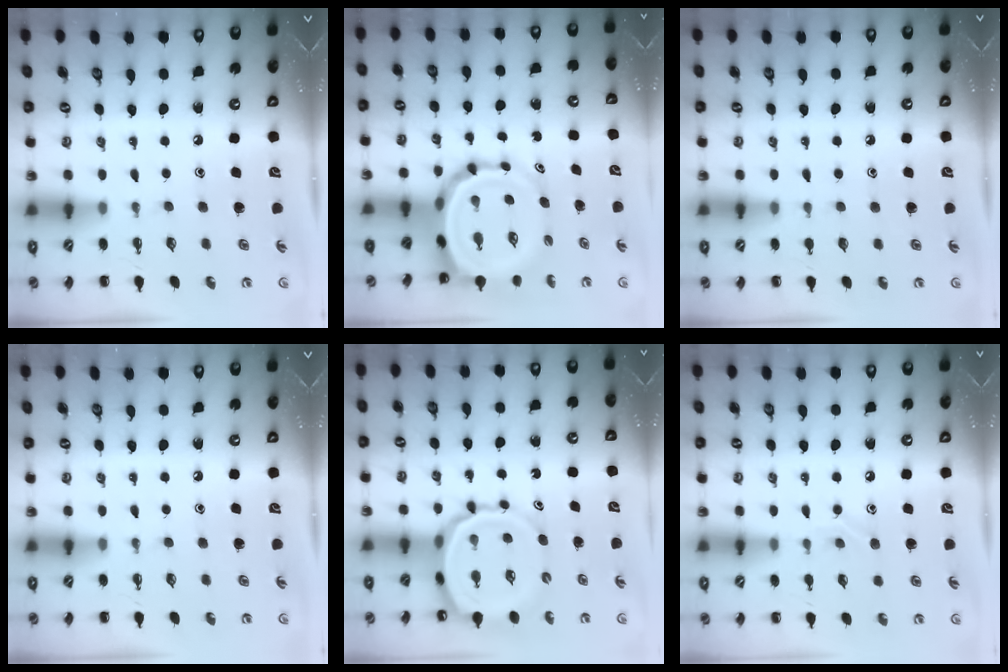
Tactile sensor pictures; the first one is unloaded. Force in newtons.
{"total": 9.4, "press": 8.8, "slide": 3.1}
{"total": 4.5, "press": 4.3, "slide": 1.4}
{"total": 0.0}
{"total": 11.6, "press": 11.0, "slide": 3.8}
{"total": 8.0, "press": 7.8, "slide": 1.8}